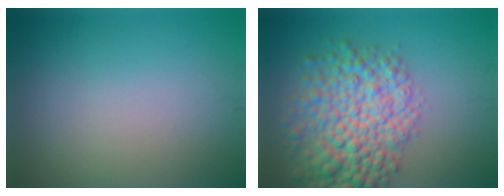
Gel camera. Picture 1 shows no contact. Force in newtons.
{"total": 8.2, "press": 8.2, "slide": 0.2}